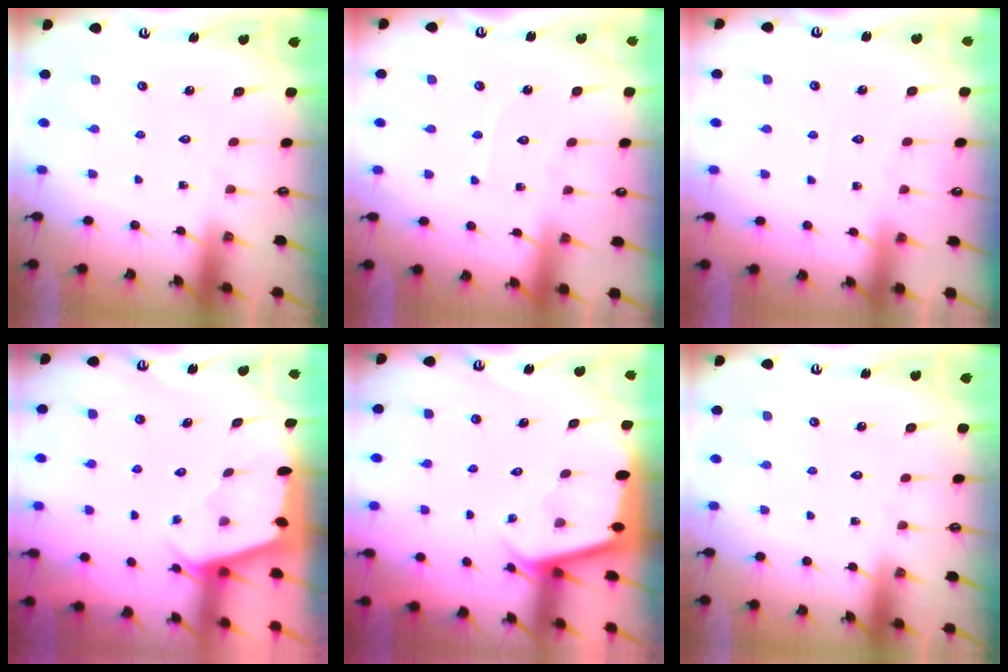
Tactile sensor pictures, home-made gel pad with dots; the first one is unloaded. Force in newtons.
{"total": 3.5, "press": 3.5, "slide": 0.4}
{"total": 2.3, "press": 2.2, "slide": 0.4}
{"total": 2.2, "press": 2.2, "slide": 0.3}
{"total": 2.5, "press": 2.5, "slide": 0.1}
{"total": 0.0}